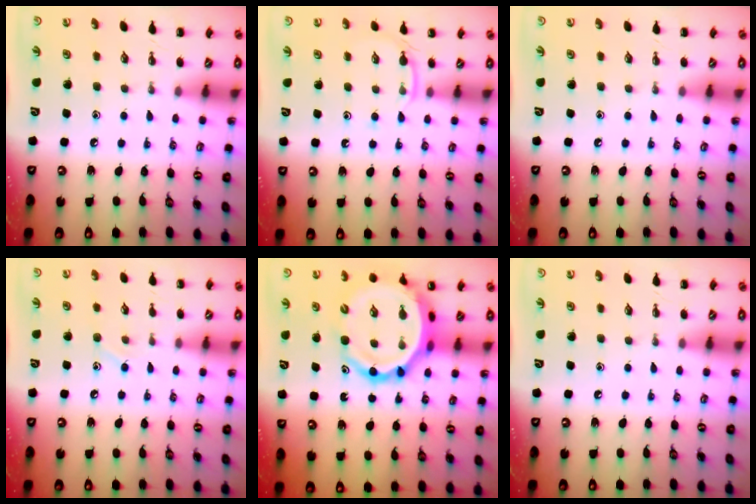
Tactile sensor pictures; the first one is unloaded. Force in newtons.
{"total": 4.6, "press": 4.4, "slide": 1.4}
{"total": 0.0}
{"total": 7.0, "press": 6.7, "slide": 2.0}
{"total": 14.6, "press": 13.9, "slide": 4.2}
{"total": 0.0}